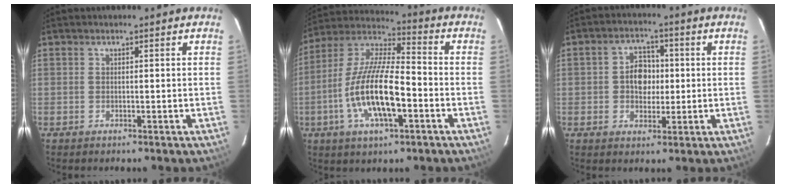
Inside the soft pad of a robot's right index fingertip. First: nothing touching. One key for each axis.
{"total": 16.6, "fx": -5.0, "fy": 5.3, "fz": 14.9, "tx": -0.301, "ty": -0.007, "tz": -0.096}
{"total": 5.8, "fx": 0.0, "fy": 4.7, "fz": 3.4, "tx": -0.060, "ty": 0.016, "tz": 0.003}